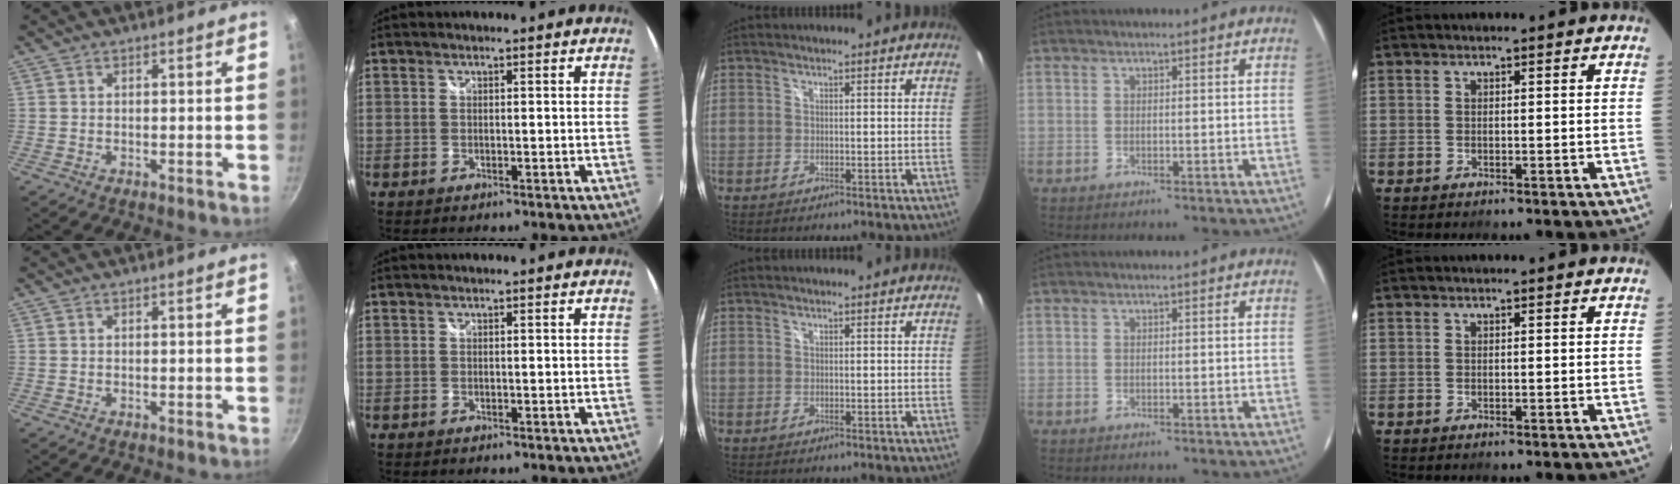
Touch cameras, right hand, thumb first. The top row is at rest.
{}